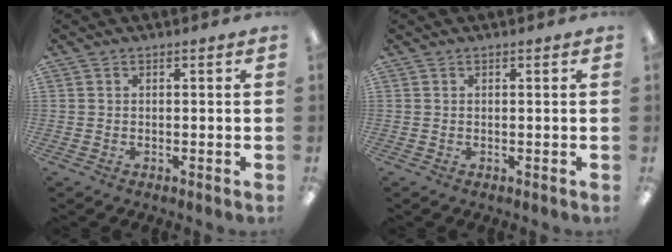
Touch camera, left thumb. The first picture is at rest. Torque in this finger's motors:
{"motor_torque": [-0.05, 0.01, 0.00, 0.00, 0.00]}